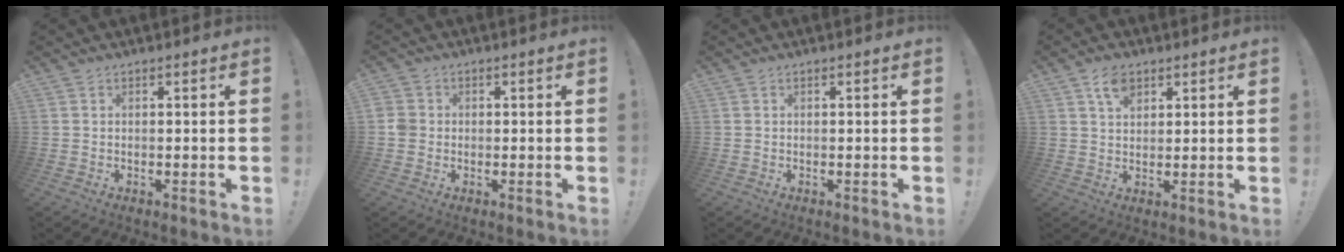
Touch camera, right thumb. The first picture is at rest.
{"total": 3.3, "force": [-0.4, 3.1, 1.3], "torque": [-0.023, 0.003, -0.008]}
{"total": 0.0}
{"total": 5.8, "force": [3.3, 3.5, 3.3], "torque": [-0.050, -0.008, 0.059]}